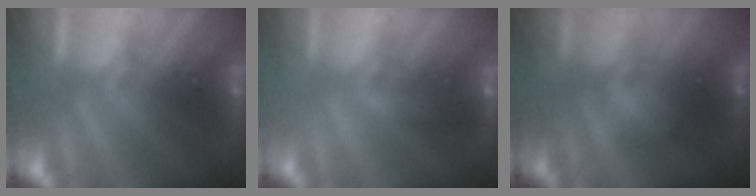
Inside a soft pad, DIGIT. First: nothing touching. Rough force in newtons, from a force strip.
{"total": 3.8}
{"total": 2.0}